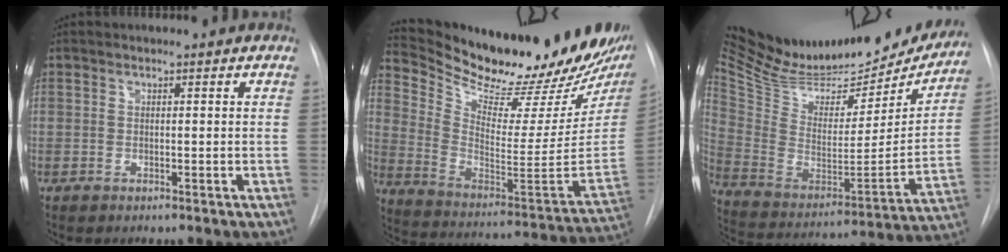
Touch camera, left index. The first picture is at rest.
{"total": 28.6, "force": [24.9, 5.5, 13.0], "torque": [-0.206, -0.083, 0.350]}
{"total": 33.2, "force": [28.8, 10.6, 12.5], "torque": [-0.249, -0.037, 0.424]}